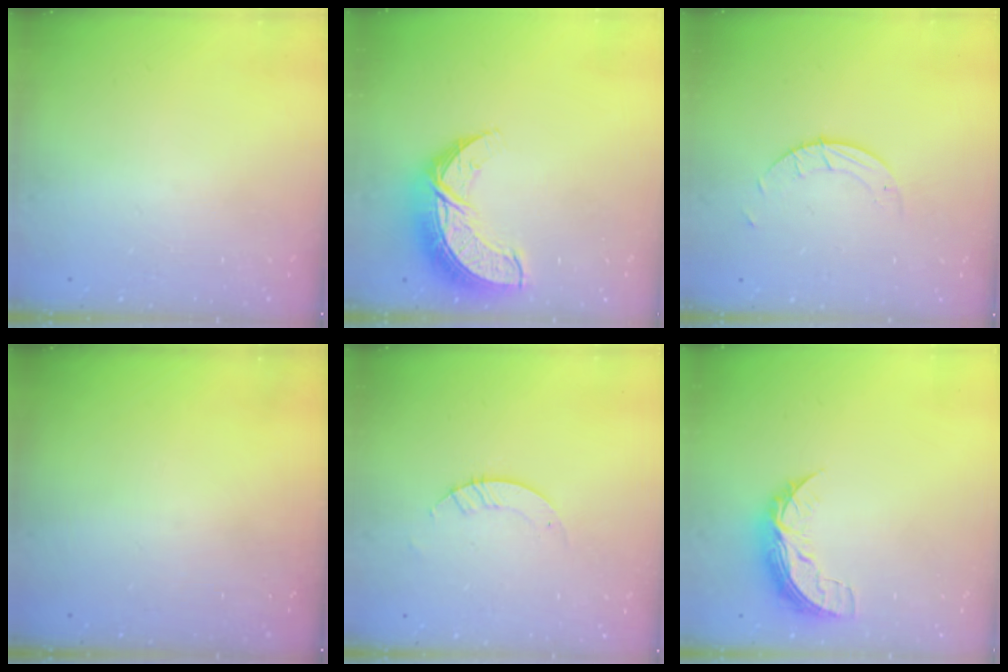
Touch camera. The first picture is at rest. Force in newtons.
{"total": 11.4, "press": 11.4, "slide": 0.8}
{"total": 1.9, "press": 1.9, "slide": 0.1}
{"total": 0.0}
{"total": 2.8, "press": 2.8, "slide": 0.2}
{"total": 8.8, "press": 8.8, "slide": 0.2}